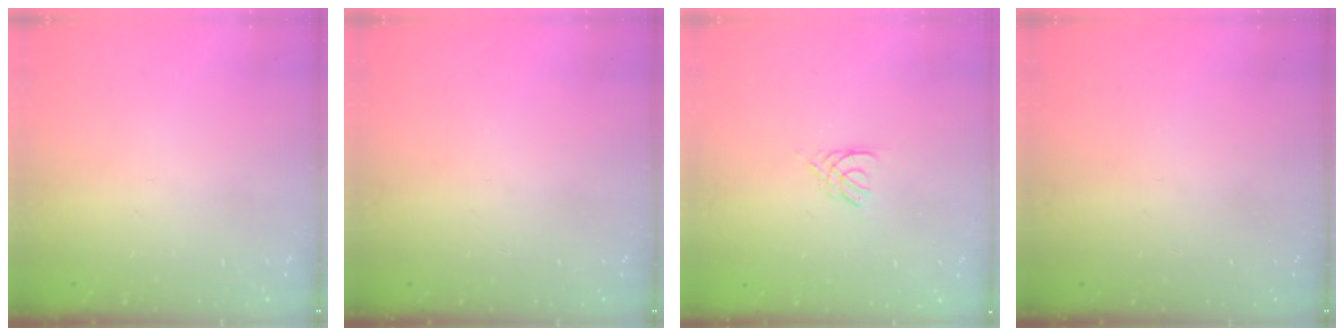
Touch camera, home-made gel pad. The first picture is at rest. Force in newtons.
{"total": 0.0}
{"total": 2.6, "press": 2.5, "slide": 0.5}
{"total": 0.0}